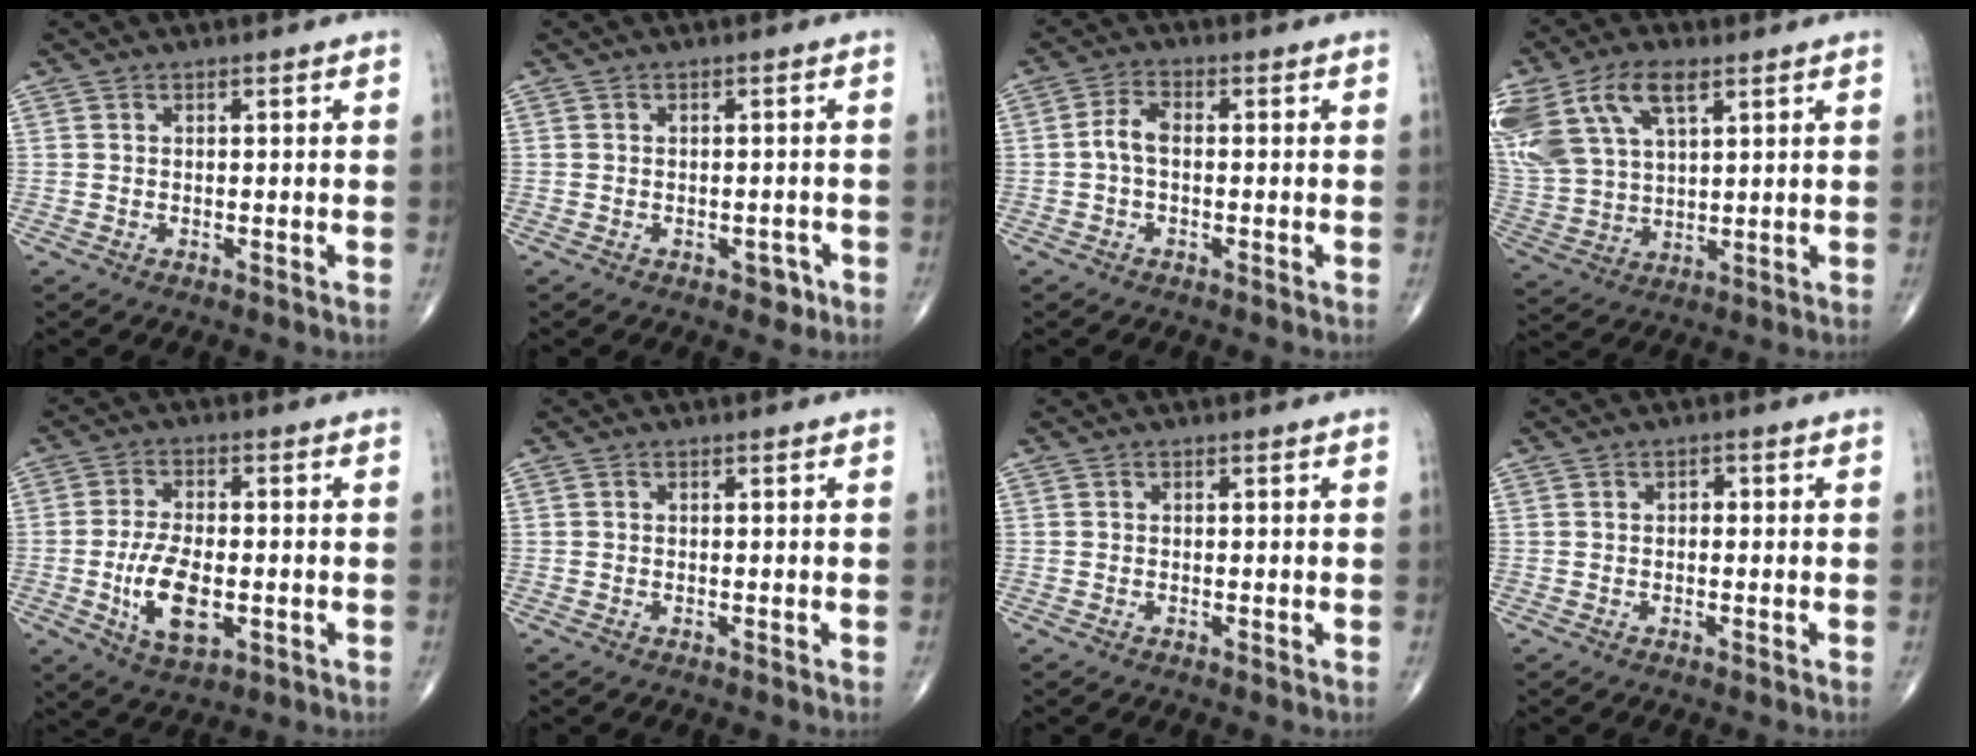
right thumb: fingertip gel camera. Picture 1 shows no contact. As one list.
[{"total": 2.2, "force": [-1.2, 1.5, 1.2], "torque": [-0.002, 0.005, -0.014]}, {"total": 3.6, "force": [-0.4, 1.9, 3.0], "torque": [-0.061, 0.014, -0.014]}, {"total": 19.4, "force": [9.3, 10.7, 13.2], "torque": [-0.303, 0.007, 0.184]}, {"total": 10.1, "force": [-2.2, 4.9, 8.6], "torque": [-0.154, -0.001, -0.034]}, {"total": 0.0}, {"total": 0.0}, {"total": 1.1, "force": [0.0, 0.8, 0.8], "torque": [-0.006, 0.005, -0.003]}]